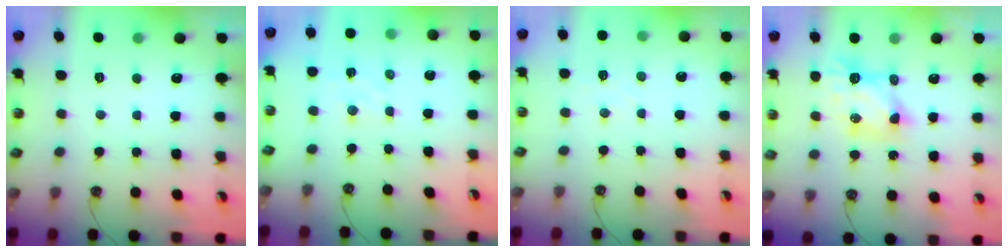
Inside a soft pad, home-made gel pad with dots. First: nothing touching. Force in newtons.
{"total": 3.4, "press": 3.4, "slide": 0.5}
{"total": 3.4, "press": 3.3, "slide": 0.5}
{"total": 6.8, "press": 6.8, "slide": 0.1}